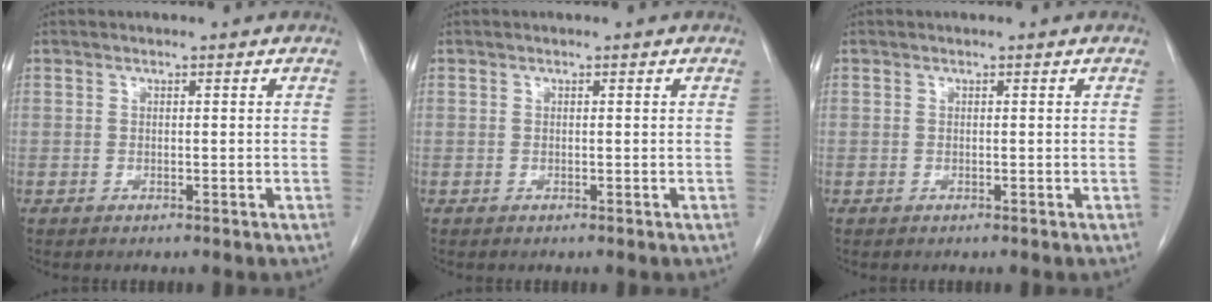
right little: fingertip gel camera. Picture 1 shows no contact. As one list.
[{"total": 0.0}, {"total": 0.0}]